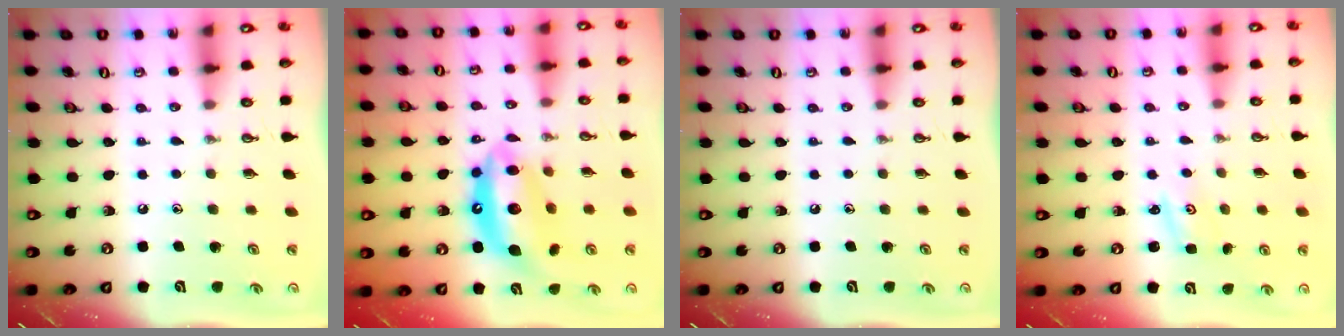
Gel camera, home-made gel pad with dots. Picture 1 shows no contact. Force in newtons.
{"total": 14.8, "press": 14.7, "slide": 1.7}
{"total": 0.0}
{"total": 1.5, "press": 1.5, "slide": 0.3}